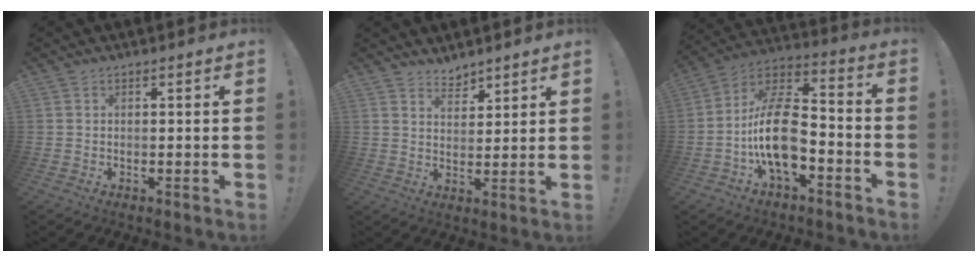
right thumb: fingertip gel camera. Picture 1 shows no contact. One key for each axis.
{"total": 4.6, "fx": 4.1, "fy": 2.0, "fz": 0.4, "tx": 0.006, "ty": -0.038, "tz": 0.075}
{"total": 17.0, "fx": -4.3, "fy": 9.4, "fz": 13.4, "tx": -0.259, "ty": 0.030, "tz": -0.068}